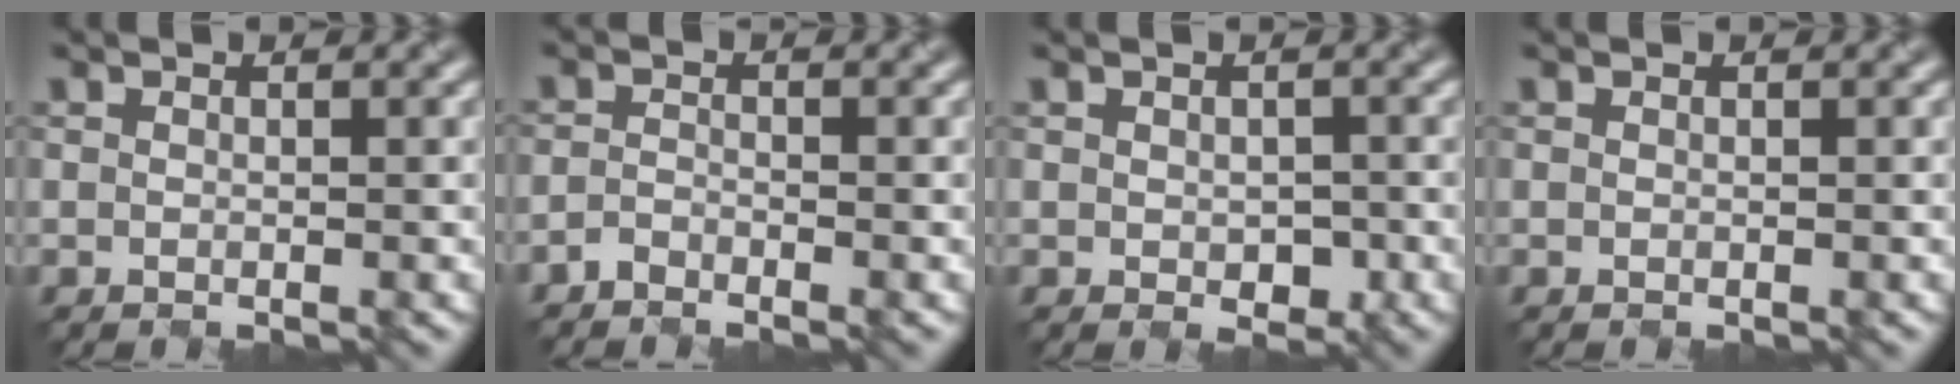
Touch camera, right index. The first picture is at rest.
{"total": 1.3, "force": [-1.3, 0.1, -0.1], "torque": [-0.001, 0.000, -0.028]}
{"total": 1.8, "force": [-0.5, 1.3, 1.2], "torque": [-0.018, -0.010, -0.001]}
{"total": 0.0}